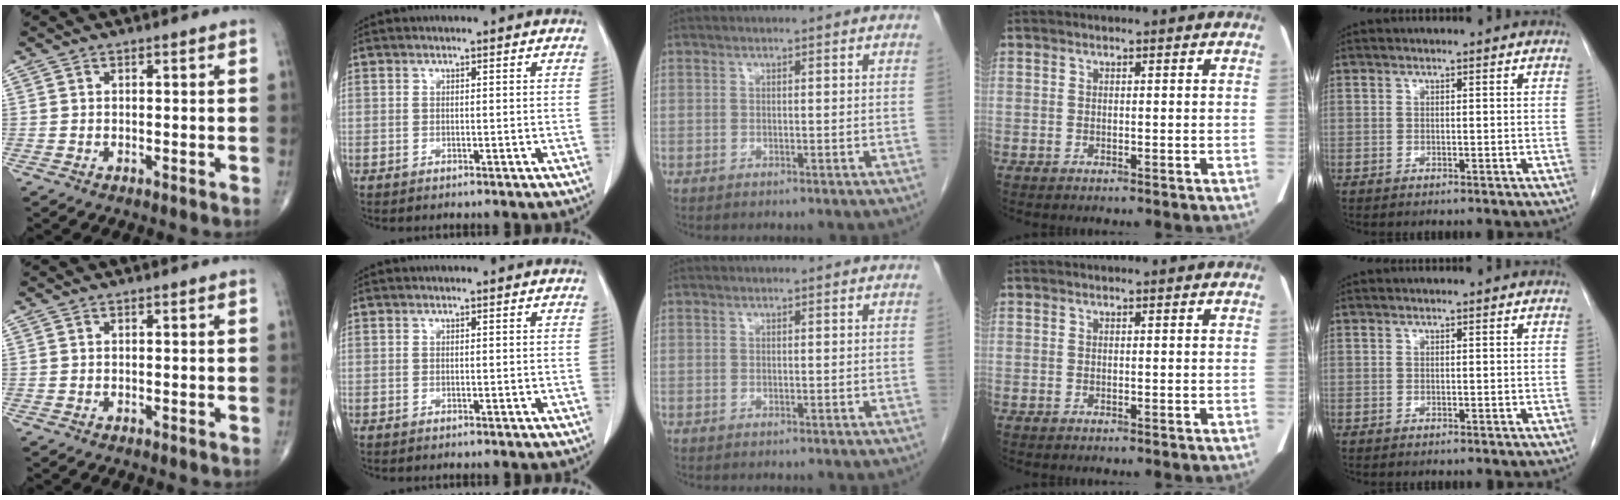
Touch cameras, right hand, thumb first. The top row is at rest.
{}